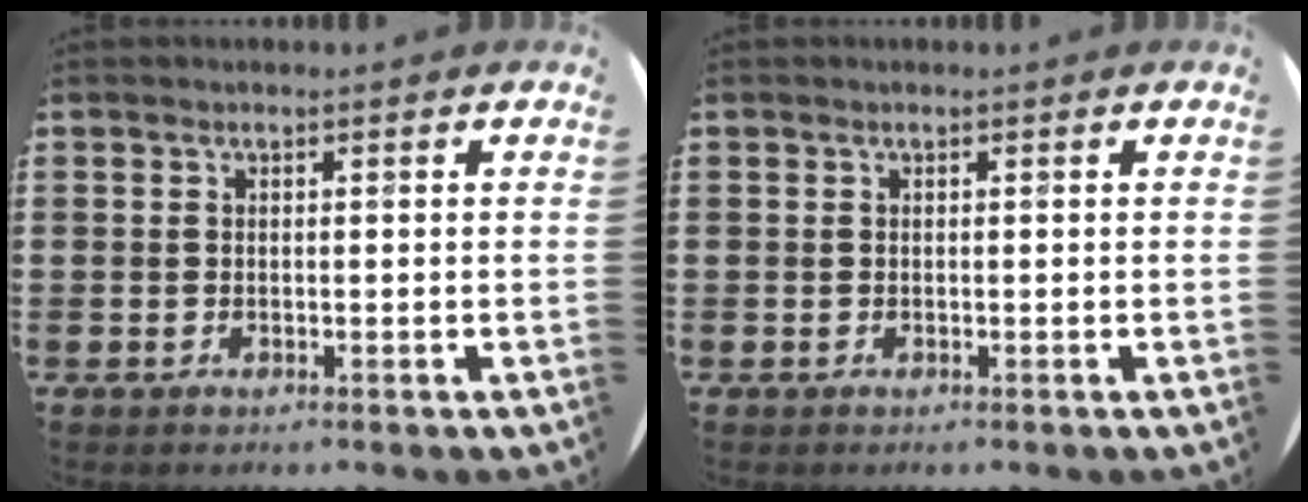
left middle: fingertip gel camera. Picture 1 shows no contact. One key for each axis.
{"total": 0.0}